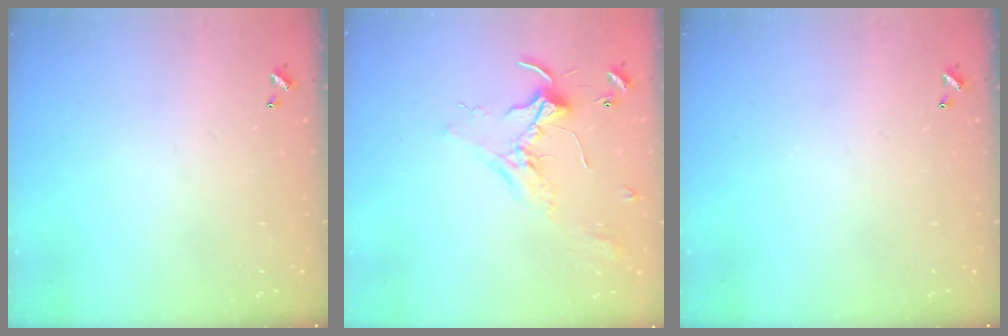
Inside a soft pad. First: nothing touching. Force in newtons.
{"total": 2.1, "press": 2.1, "slide": 0.5}
{"total": 0.0}